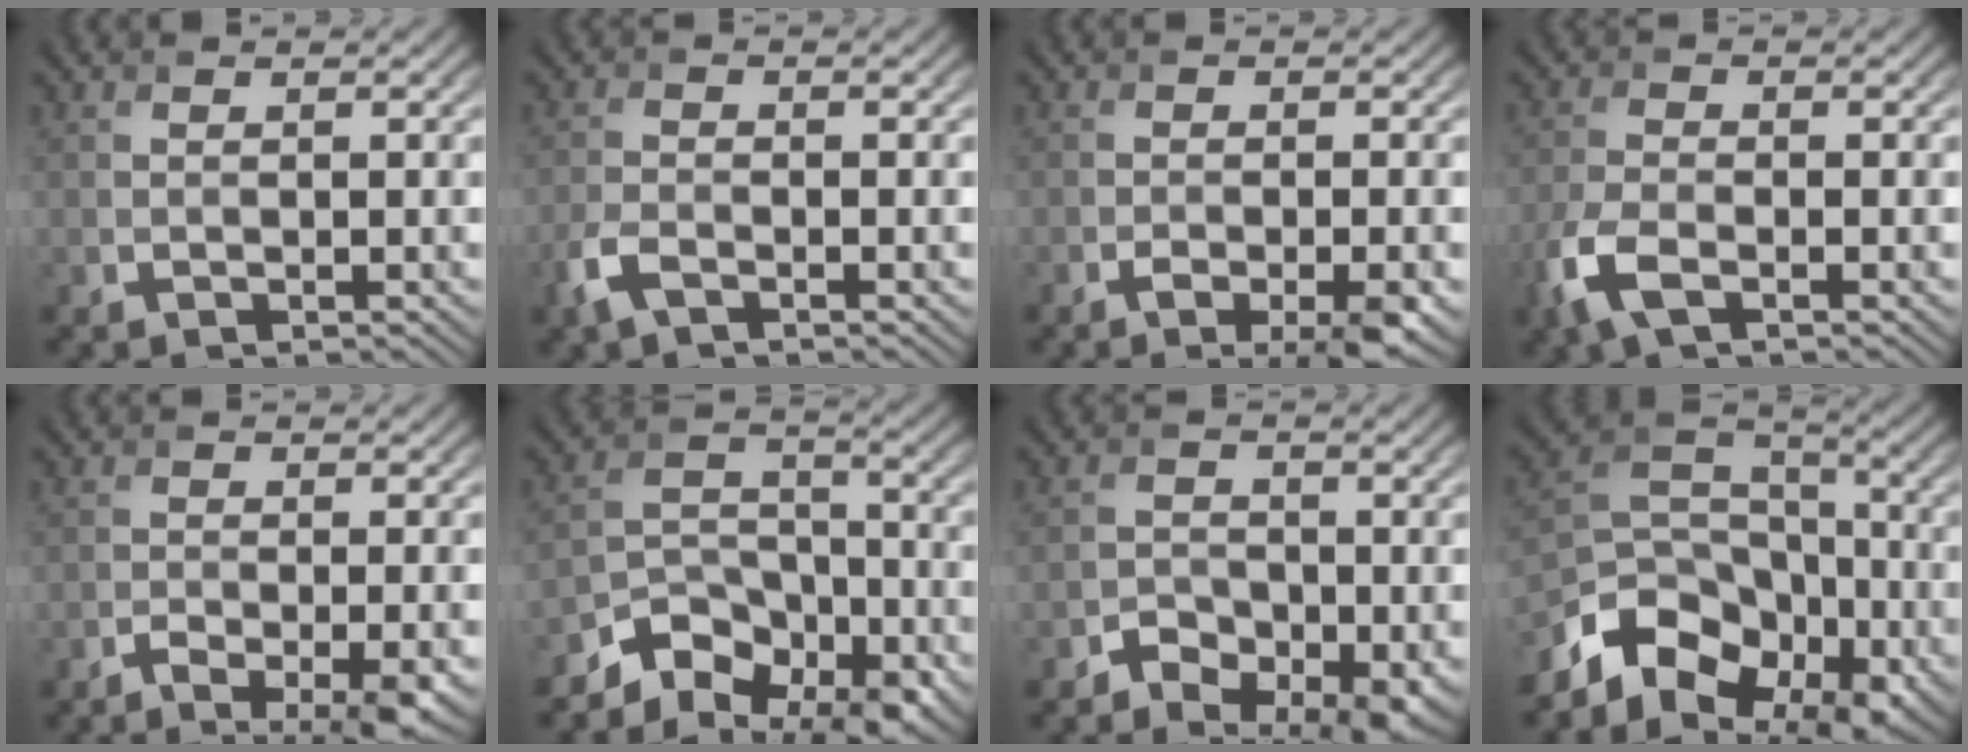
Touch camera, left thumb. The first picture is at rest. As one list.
[{"total": 3.0, "force": [-1.9, 1.3, 2.0], "torque": [-0.053, -0.003, -0.046]}, {"total": 4.6, "force": [-2.6, 1.4, 3.5], "torque": [-0.060, -0.003, -0.037]}, {"total": 4.9, "force": [-2.5, 2.1, 3.6], "torque": [-0.095, -0.008, -0.061]}, {"total": 5.4, "force": [-3.2, 1.6, 4.0], "torque": [-0.070, -0.012, -0.051]}, {"total": 9.1, "force": [-6.8, 4.9, 3.6], "torque": [-0.062, -0.007, -0.127]}, {"total": 6.7, "force": [-3.9, 3.9, 3.9], "torque": [-0.058, -0.009, -0.062]}, {"total": 12.1, "force": [-7.3, 7.4, 6.2], "torque": [-0.124, -0.011, -0.142]}]